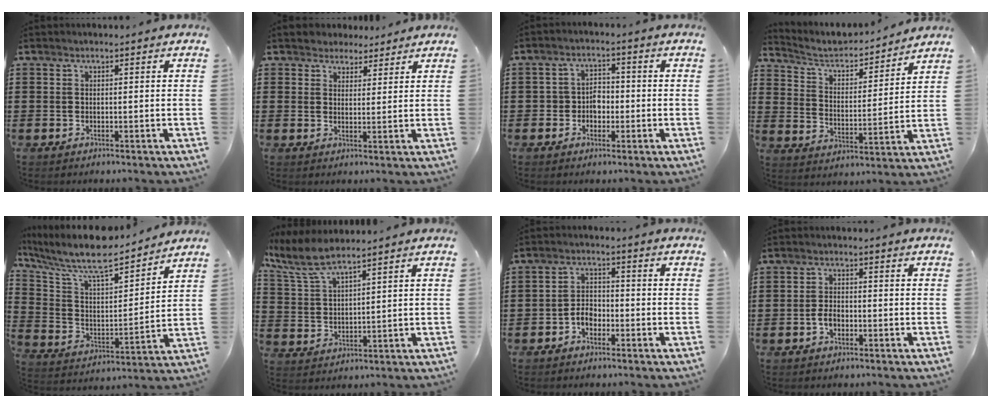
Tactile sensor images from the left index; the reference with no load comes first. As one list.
[{"total": 3.3, "force": [2.7, 1.9, -0.1], "torque": [-0.012, 0.007, 0.052]}, {"total": 3.2, "force": [-1.0, 2.7, 1.5], "torque": [-0.037, 0.007, -0.025]}, {"total": 4.5, "force": [4.1, 1.2, 1.5], "torque": [-0.052, -0.032, 0.062]}, {"total": 10.0, "force": [8.5, 2.1, 4.8], "torque": [-0.130, -0.055, 0.146]}, {"total": 6.3, "force": [5.2, 1.1, 3.3], "torque": [-0.084, -0.014, 0.095]}, {"total": 3.2, "force": [-1.8, 2.1, 1.6], "torque": [-0.034, 0.006, -0.037]}, {"total": 2.5, "force": [-0.9, 1.5, 1.9], "torque": [-0.045, 0.001, -0.019]}]